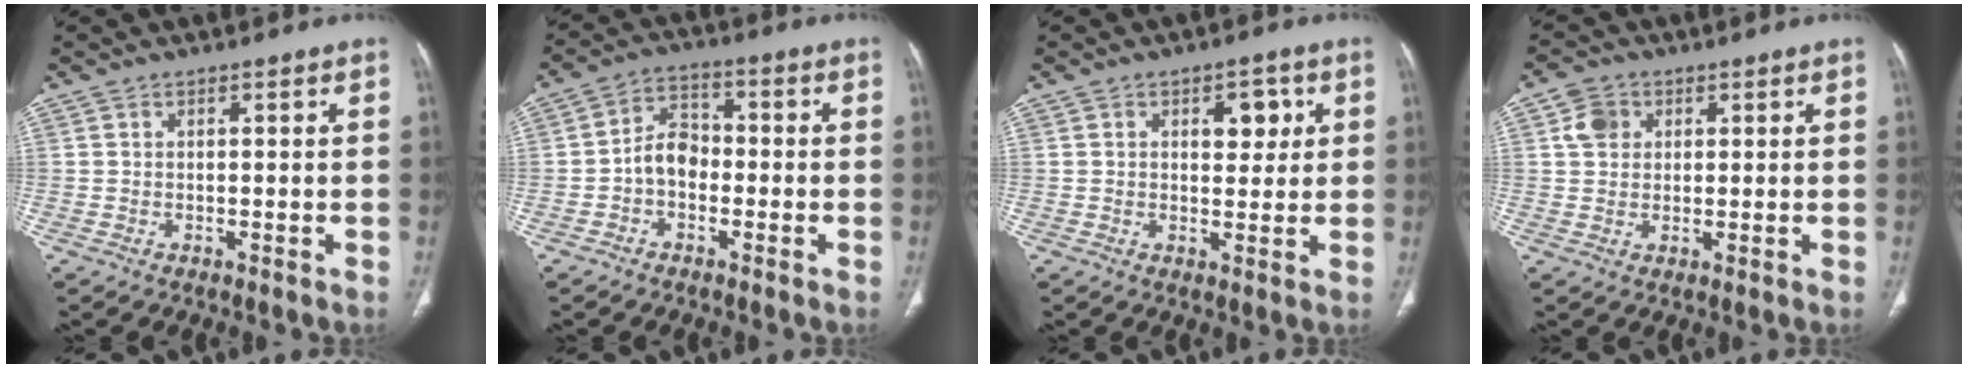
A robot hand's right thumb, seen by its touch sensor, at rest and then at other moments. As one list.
[{"total": 6.0, "force": [-1.5, 4.4, 3.8], "torque": [-0.049, 0.025, -0.039]}, {"total": 5.3, "force": [1.7, 3.1, 3.9], "torque": [-0.028, -0.005, 0.024]}, {"total": 4.5, "force": [1.4, 3.7, 2.1], "torque": [-0.024, 0.002, 0.025]}]